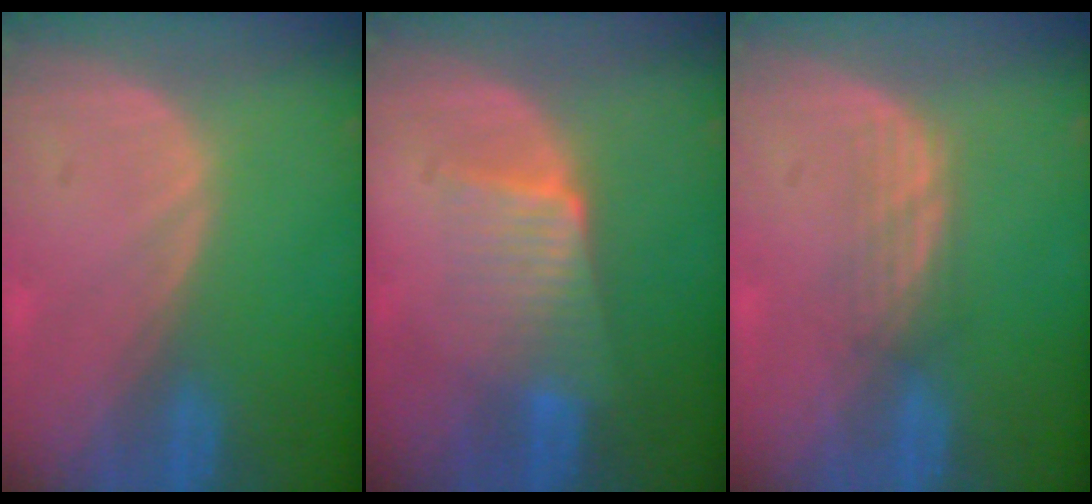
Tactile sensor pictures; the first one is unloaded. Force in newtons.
{"total": 5.7, "press": 5.4, "slide": 1.9}
{"total": 2.7, "press": 2.5, "slide": 0.9}